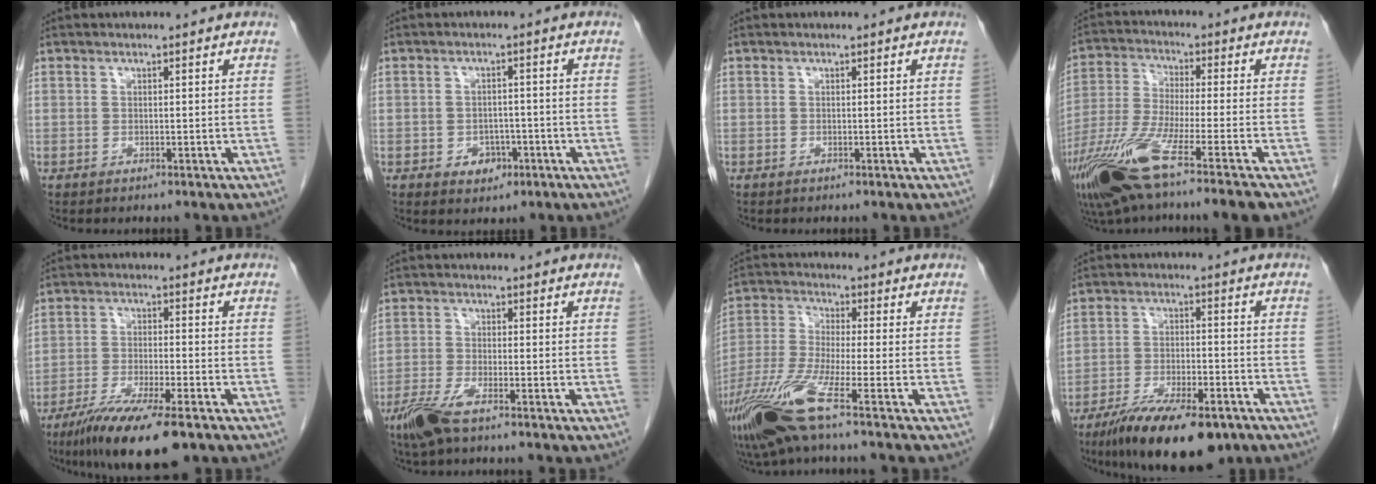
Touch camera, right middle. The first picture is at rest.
{"total": 3.6, "force": [-1.6, 2.7, 1.9], "torque": [-0.023, 0.004, -0.014]}
{"total": 0.0}
{"total": 15.8, "force": [-10.0, 0.0, 12.3], "torque": [-0.262, -0.048, -0.187]}
{"total": 12.5, "force": [-8.5, 1.6, 9.0], "torque": [-0.157, -0.032, -0.140]}
{"total": 5.4, "force": [-3.8, 0.9, 3.8], "torque": [-0.087, -0.012, -0.074]}
{"total": 11.8, "force": [-7.2, -0.5, 9.4], "torque": [-0.202, -0.033, -0.143]}
{"total": 15.0, "force": [-10.5, 4.3, 9.8], "torque": [-0.160, -0.024, -0.172]}